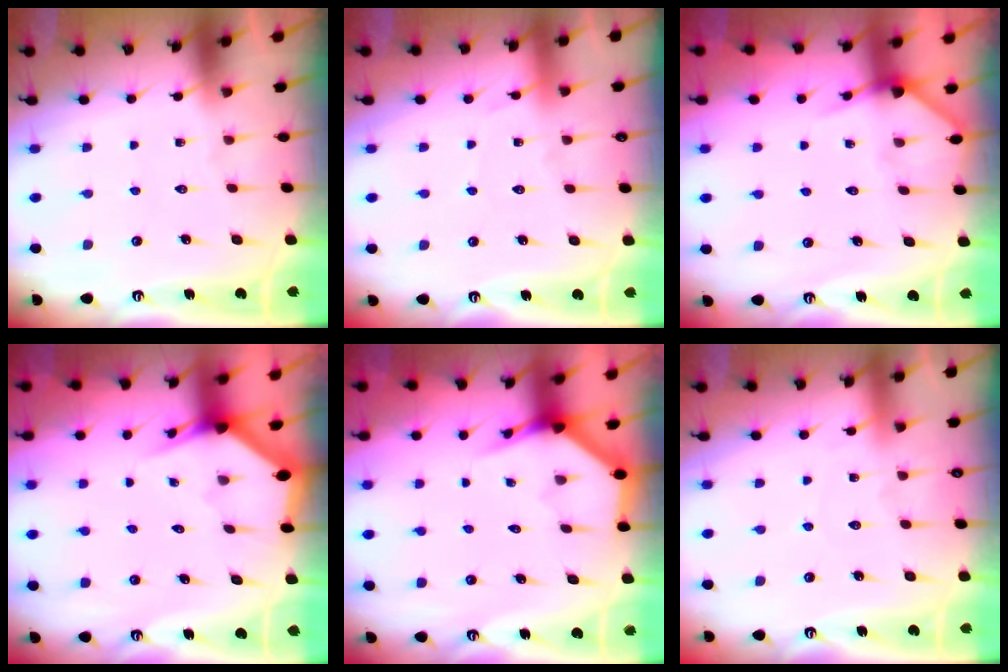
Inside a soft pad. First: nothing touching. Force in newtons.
{"total": 3.5, "press": 3.4, "slide": 0.5}
{"total": 5.7, "press": 5.7, "slide": 0.5}
{"total": 2.8, "press": 2.8, "slide": 0.2}
{"total": 4.0, "press": 4.0, "slide": 0.2}
{"total": 4.1, "press": 4.1, "slide": 0.5}